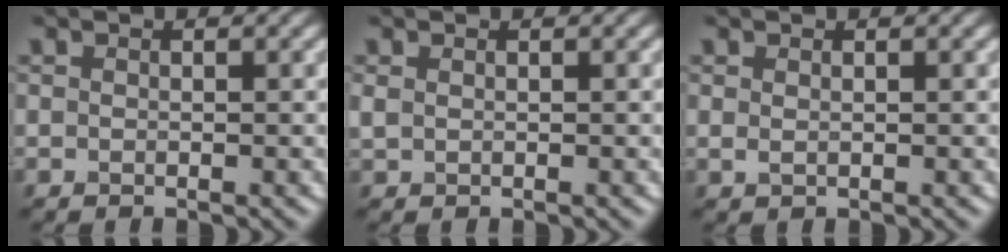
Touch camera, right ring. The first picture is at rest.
{"total": 0.6, "force": [0.2, 0.4, 0.3], "torque": [-0.010, -0.001, 0.006]}
{"total": 0.5, "force": [0.2, 0.3, 0.4], "torque": [-0.010, -0.001, 0.004]}